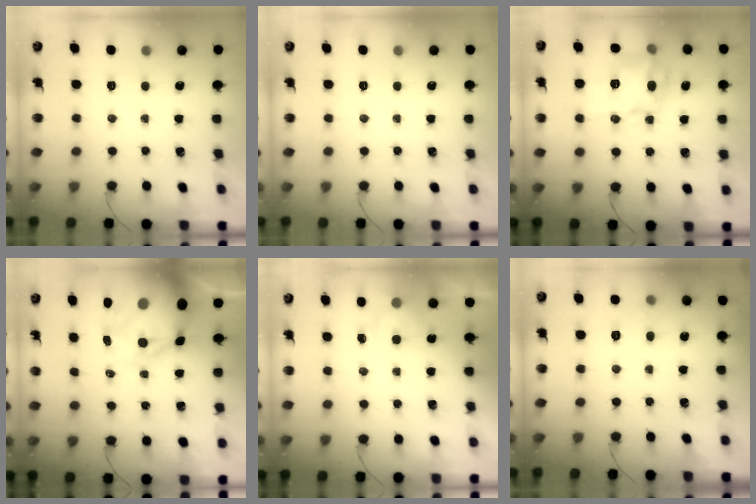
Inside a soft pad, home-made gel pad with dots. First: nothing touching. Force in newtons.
{"total": 0.0}
{"total": 12.5, "press": 12.4, "slide": 1.6}
{"total": 15.6, "press": 15.1, "slide": 3.9}
{"total": 2.0, "press": 1.4, "slide": 1.3}
{"total": 5.7, "press": 5.5, "slide": 1.4}